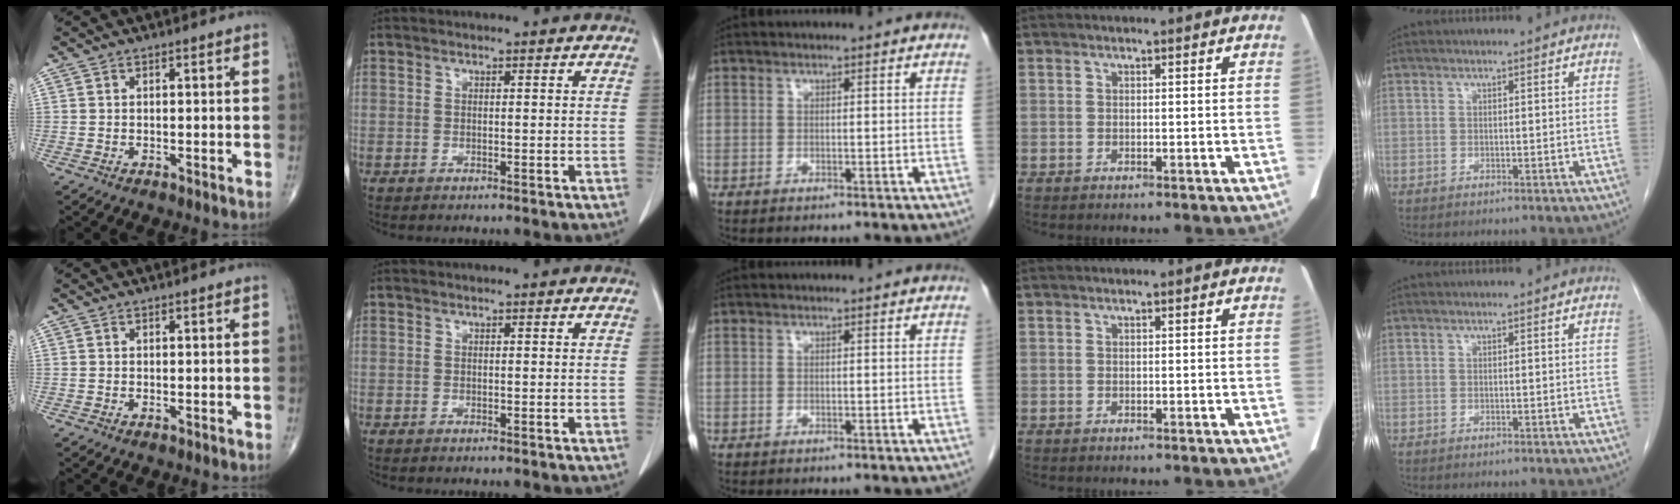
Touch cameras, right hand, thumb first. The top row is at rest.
{}